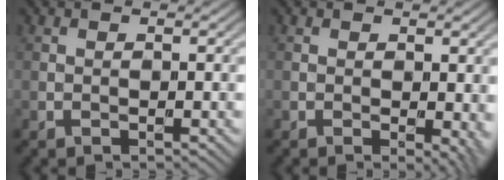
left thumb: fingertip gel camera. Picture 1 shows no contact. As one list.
[{"total": 2.9, "force": [-0.2, 1.3, 2.6], "torque": [-0.026, -0.005, -0.002]}]